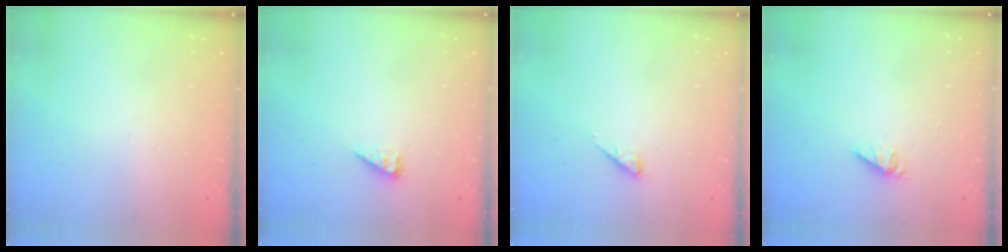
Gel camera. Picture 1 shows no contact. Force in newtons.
{"total": 3.9, "press": 3.9, "slide": 0.5}
{"total": 1.2, "press": 1.2, "slide": 0.2}
{"total": 1.6, "press": 1.6, "slide": 0.2}